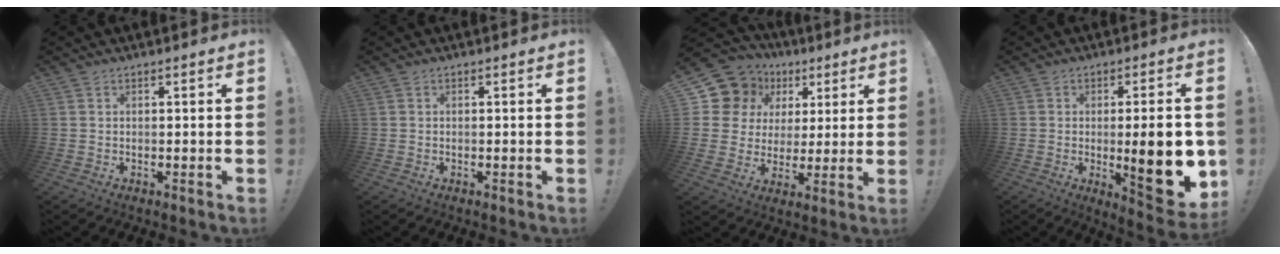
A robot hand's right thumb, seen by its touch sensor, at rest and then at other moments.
{"total": 0.0}
{"total": 13.3, "force": [6.1, 11.0, 4.5], "torque": [-0.076, -0.034, 0.129]}
{"total": 17.3, "force": [-2.6, 4.6, 16.5], "torque": [-0.202, -0.006, -0.027]}